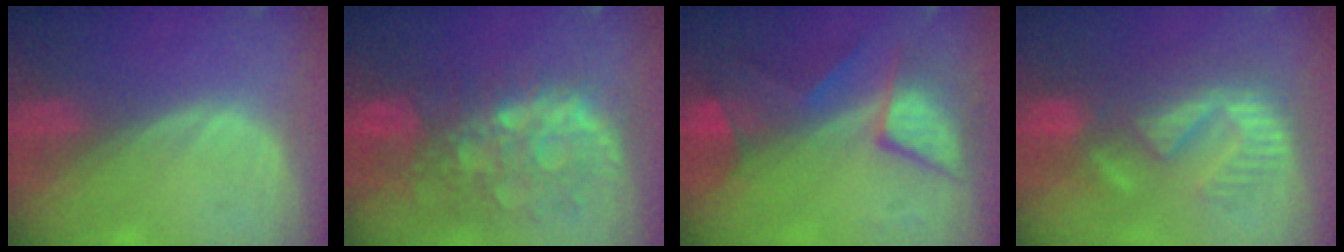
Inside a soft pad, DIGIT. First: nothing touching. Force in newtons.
{"total": 10.9, "press": 9.5, "slide": 5.2}
{"total": 7.7, "press": 7.7, "slide": 0.7}
{"total": 8.9, "press": 8.8, "slide": 1.8}